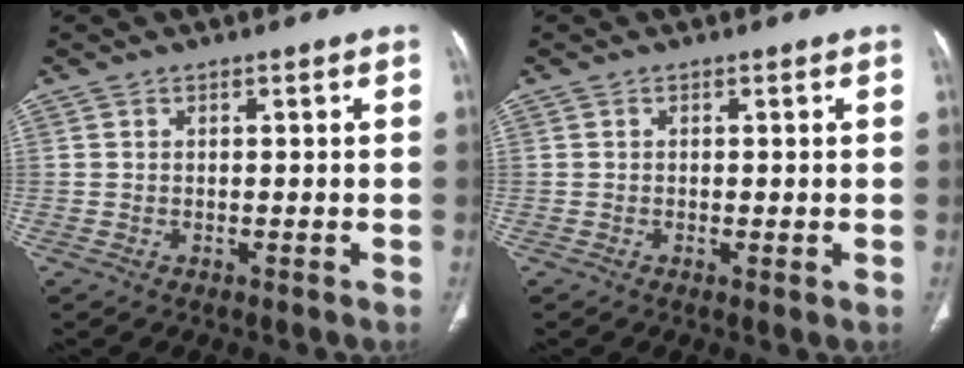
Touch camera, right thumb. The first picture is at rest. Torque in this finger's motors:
{"motor_torque": [-0.13, 0.14, -0.27, 0.02, -0.03]}